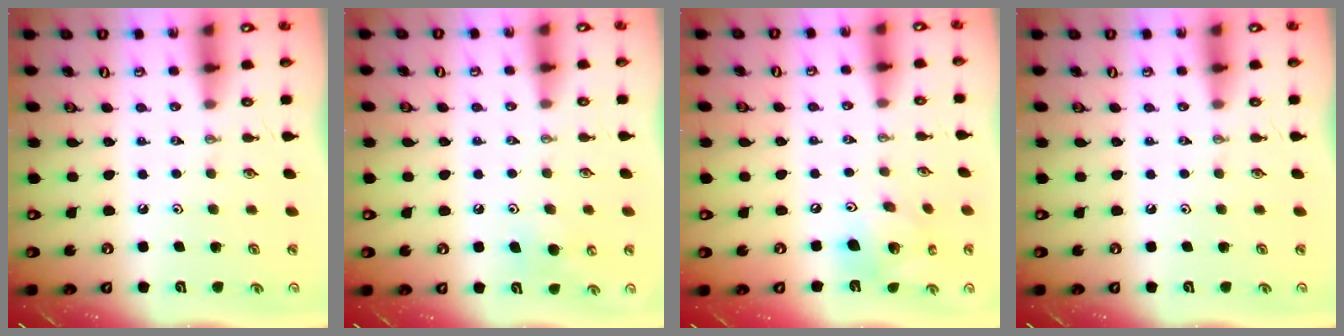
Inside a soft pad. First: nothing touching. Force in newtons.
{"total": 8.8, "press": 8.6, "slide": 1.5}
{"total": 13.5, "press": 13.3, "slide": 2.4}
{"total": 0.0}